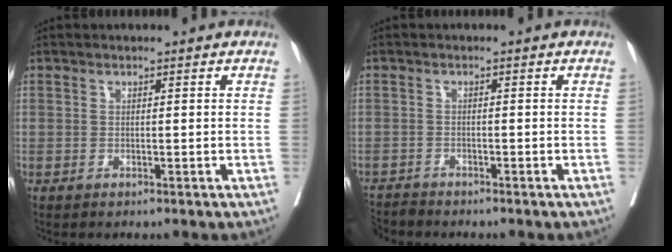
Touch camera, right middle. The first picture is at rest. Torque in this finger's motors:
{"motor_torque": [-0.04, -0.06, -0.05, 0.00]}